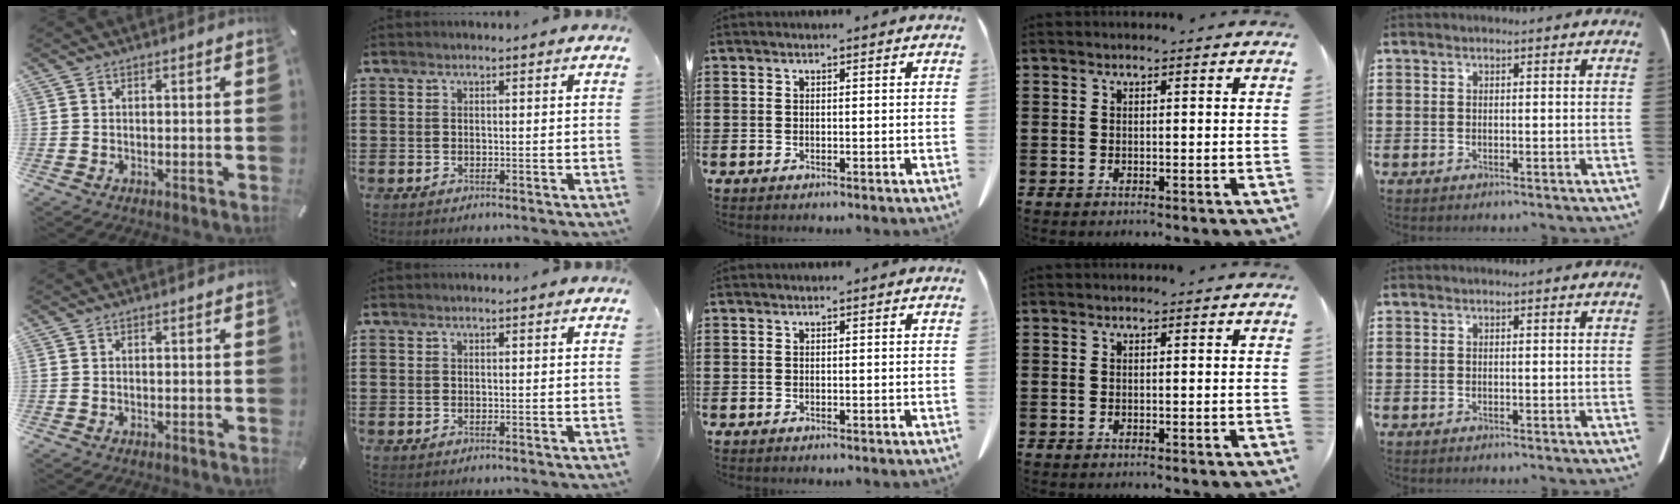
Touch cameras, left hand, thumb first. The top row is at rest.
{}